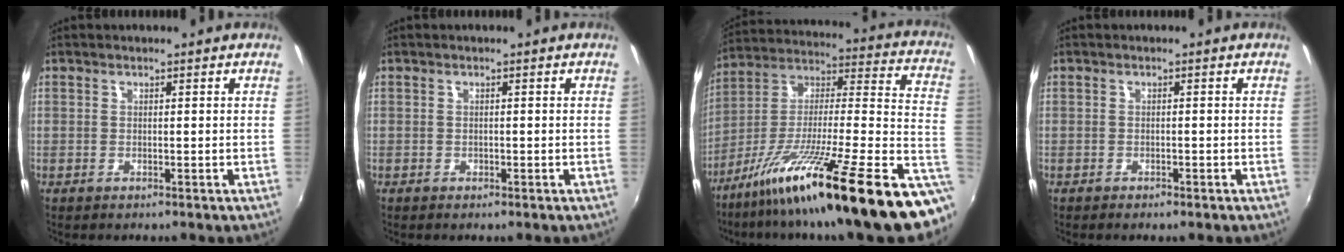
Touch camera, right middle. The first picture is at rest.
{"total": 0.6, "force": [-0.4, 0.4, 0.1], "torque": [-0.003, -0.004, -0.009]}
{"total": 30.1, "force": [-17.6, 2.9, 24.2], "torque": [-0.330, -0.027, -0.282]}
{"total": 1.3, "force": [-1.0, 0.5, 0.5], "torque": [-0.013, -0.005, -0.018]}